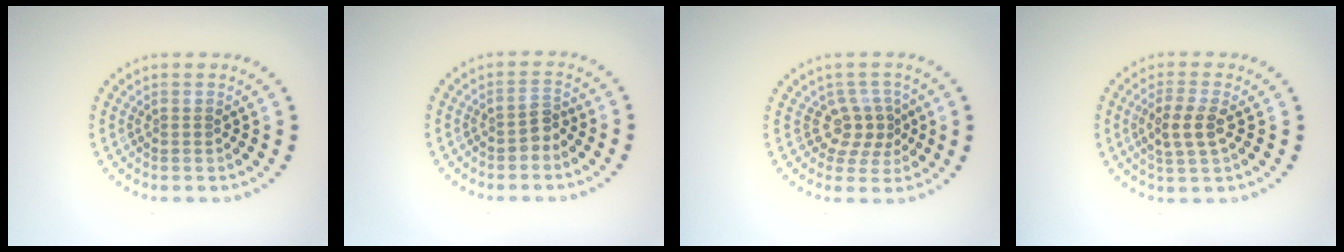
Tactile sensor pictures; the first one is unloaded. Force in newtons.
{"total": 1.4, "press": 1.2, "slide": 0.6}
{"total": 2.8, "press": 2.1, "slide": 1.8}
{"total": 2.8, "press": 2.6, "slide": 0.9}